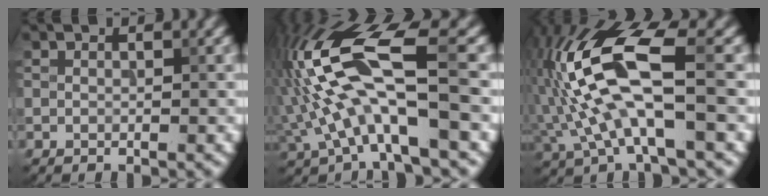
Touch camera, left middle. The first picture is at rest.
{"total": 10.9, "force": [-0.5, 3.4, 10.3], "torque": [-0.210, 0.026, -0.013]}
{"total": 10.0, "force": [-0.3, 3.5, 9.4], "torque": [-0.197, 0.019, -0.006]}